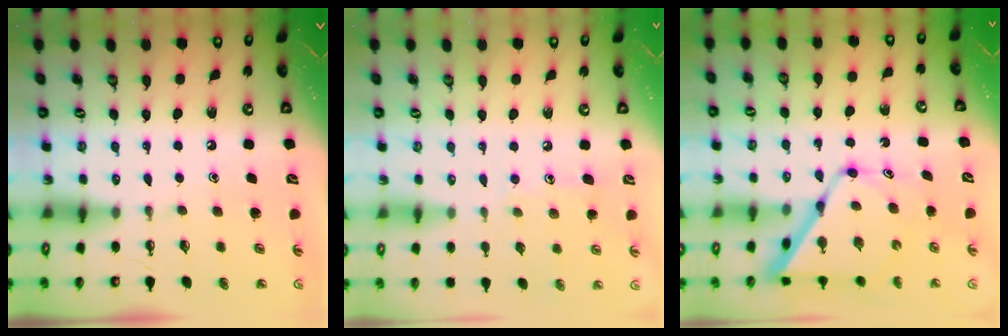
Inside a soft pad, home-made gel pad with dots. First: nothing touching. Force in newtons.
{"total": 6.7, "press": 6.7, "slide": 0.6}
{"total": 13.0, "press": 13.0, "slide": 1.3}